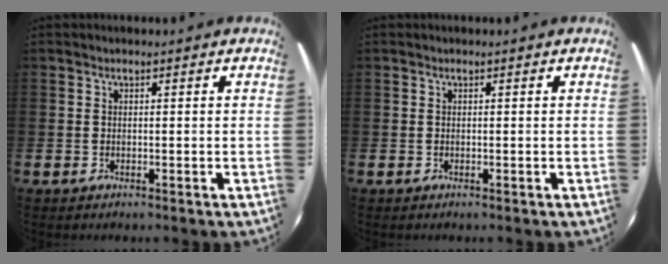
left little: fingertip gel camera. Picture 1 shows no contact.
{"total": 0.0}